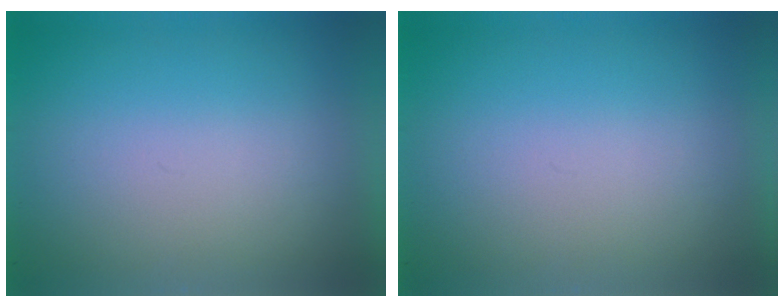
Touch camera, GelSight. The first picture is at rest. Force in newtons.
{"total": 0.0}